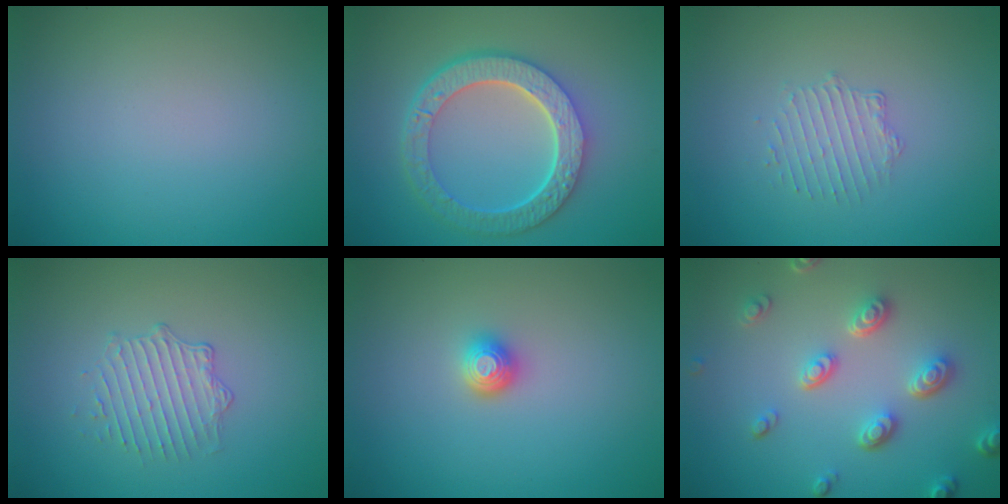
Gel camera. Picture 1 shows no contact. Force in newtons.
{"total": 6.5, "press": 4.9, "slide": 4.3}
{"total": 1.6, "press": 0.9, "slide": 1.3}
{"total": 1.9, "press": 1.4, "slide": 1.4}
{"total": 1.5, "press": 1.3, "slide": 0.8}
{"total": 4.2, "press": 3.4, "slide": 2.5}